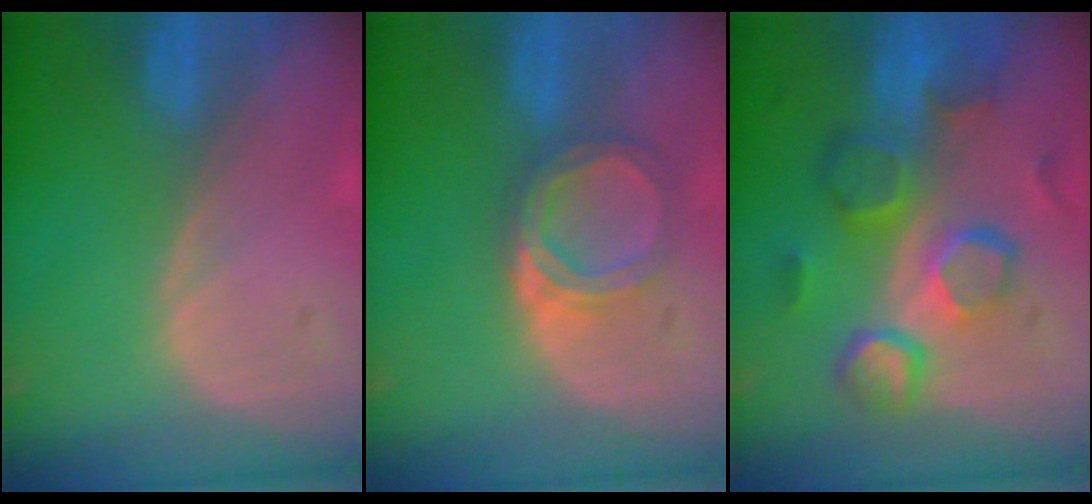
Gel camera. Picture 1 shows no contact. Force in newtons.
{"total": 5.4, "press": 4.8, "slide": 2.5}
{"total": 10.6, "press": 9.2, "slide": 5.2}